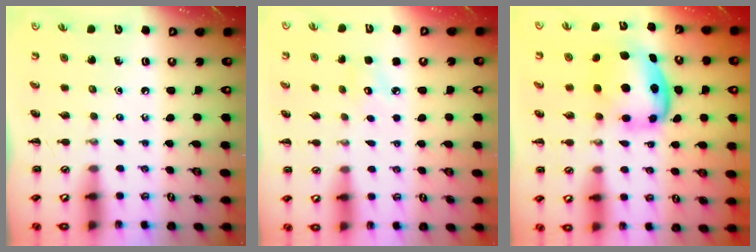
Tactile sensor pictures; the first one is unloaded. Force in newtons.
{"total": 3.9, "press": 3.8, "slide": 1.0}
{"total": 6.6, "press": 6.5, "slide": 1.1}